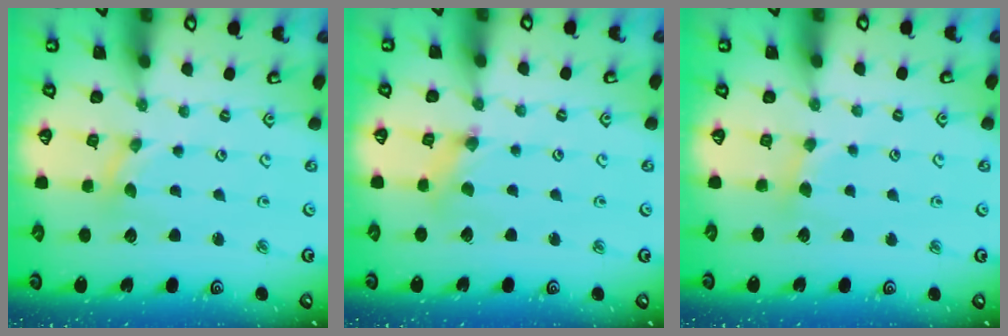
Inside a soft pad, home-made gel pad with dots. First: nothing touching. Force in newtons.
{"total": 2.1, "press": 2.1, "slide": 0.3}
{"total": 2.1, "press": 2.0, "slide": 0.4}